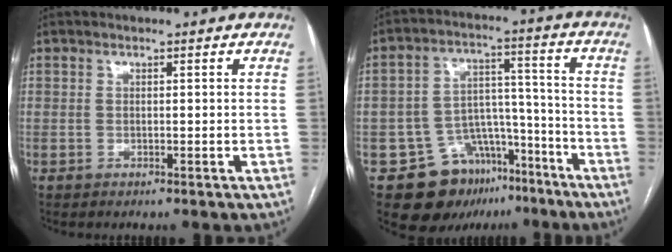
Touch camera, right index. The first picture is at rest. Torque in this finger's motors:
{"motor_torque": [-0.30, 0.12, -0.90, -0.21]}